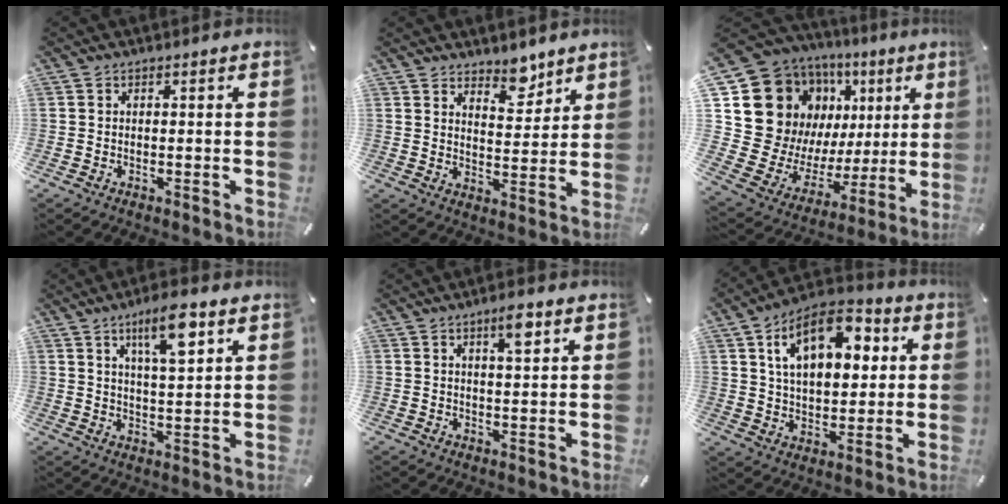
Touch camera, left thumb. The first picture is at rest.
{"total": 6.5, "force": [5.8, 2.9, 0.9], "torque": [0.011, -0.049, 0.103]}
{"total": 21.6, "force": [8.5, 16.9, 10.5], "torque": [-0.174, -0.070, 0.186]}
{"total": 10.1, "force": [5.9, 2.8, 7.7], "torque": [-0.120, -0.019, 0.094]}
{"total": 4.9, "force": [2.9, 0.9, 3.8], "torque": [-0.066, -0.005, 0.045]}
{"total": 16.4, "force": [6.7, 9.8, 11.3], "torque": [-0.184, -0.008, 0.112]}